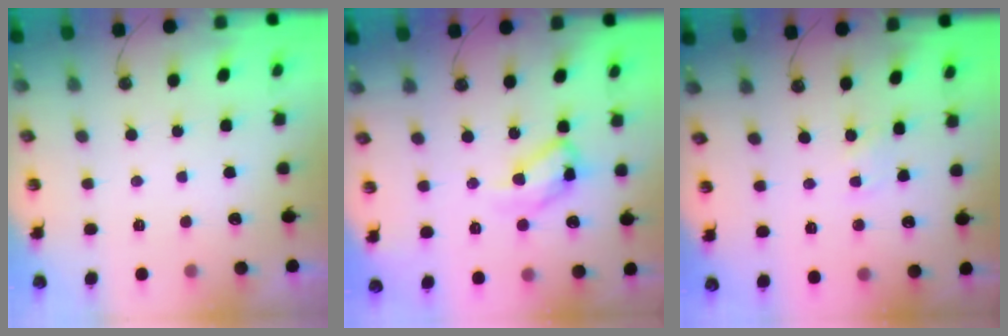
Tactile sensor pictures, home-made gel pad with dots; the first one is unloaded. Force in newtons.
{"total": 12.7, "press": 12.7, "slide": 1.0}
{"total": 2.0, "press": 2.0, "slide": 0.3}